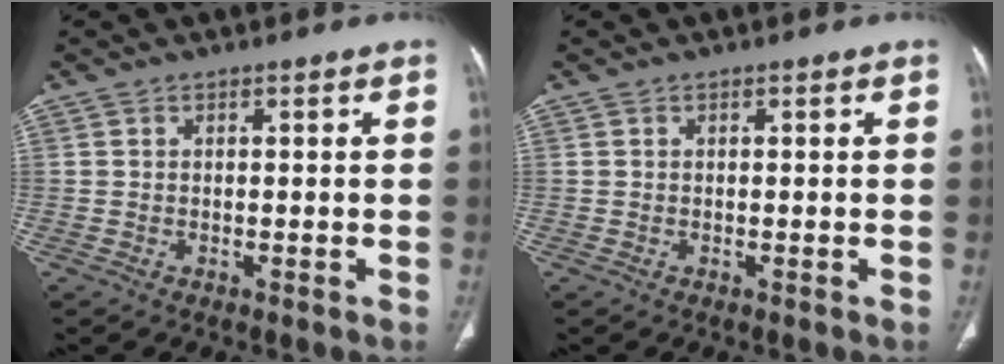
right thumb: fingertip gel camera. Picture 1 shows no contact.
{"total": 0.0}